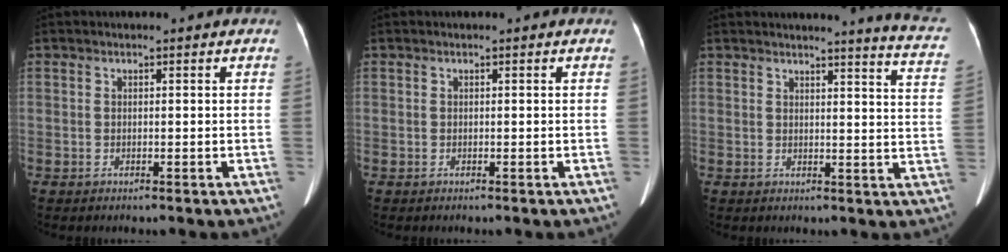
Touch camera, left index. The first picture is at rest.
{"total": 0.0}
{"total": 10.2, "force": [9.5, -0.7, 3.5], "torque": [-0.029, -0.071, 0.075]}